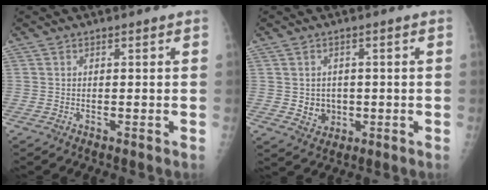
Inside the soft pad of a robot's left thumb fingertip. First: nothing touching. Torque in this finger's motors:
{"motor_torque": [-0.09, 0.05, 0.03, -0.02, 0.01]}